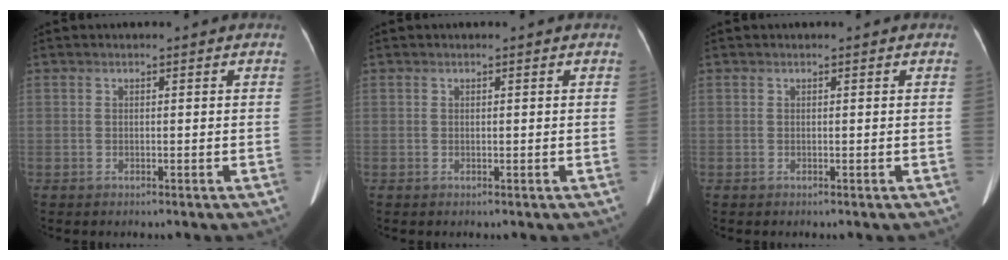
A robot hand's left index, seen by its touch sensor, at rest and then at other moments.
{"total": 0.0}
{"total": 0.0}